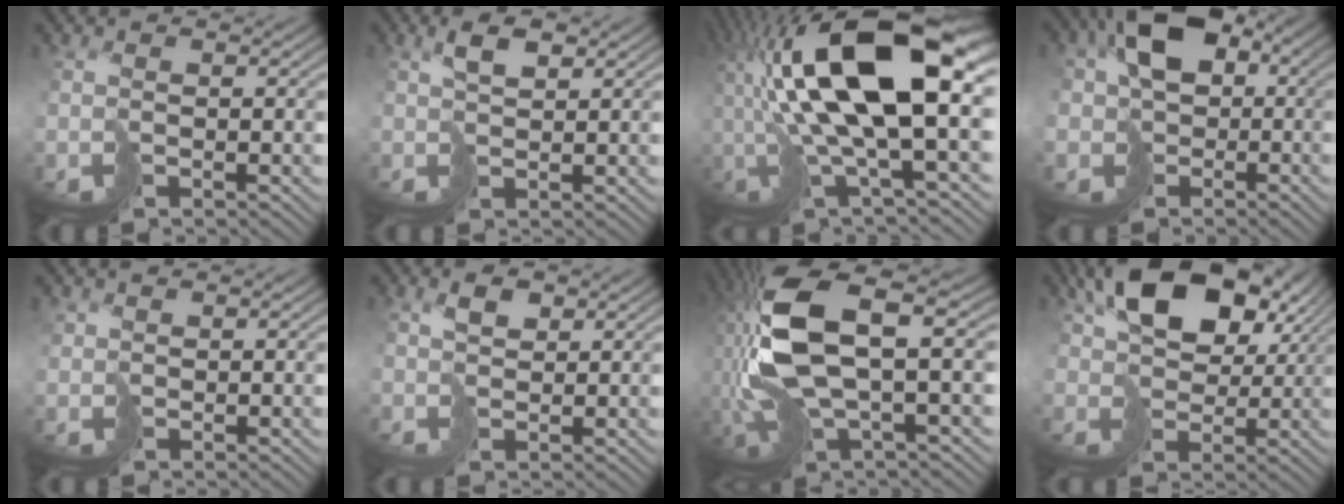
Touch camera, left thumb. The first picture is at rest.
{"total": 3.3, "force": [1.6, 1.4, 2.5], "torque": [-0.055, 0.005, 0.029]}
{"total": 17.9, "force": [2.1, 6.0, 16.7], "torque": [-0.332, 0.013, 0.036]}
{"total": 11.2, "force": [0.6, 8.7, 7.0], "torque": [-0.138, -0.012, 0.002]}
{"total": 1.5, "force": [0.9, 1.2, 0.2], "torque": [-0.011, 0.000, 0.019]}
{"total": 2.7, "force": [1.2, 1.6, 1.8], "torque": [-0.036, 0.004, 0.021]}
{"total": 14.1, "force": [0.7, 5.4, 13.0], "torque": [-0.310, 0.000, 0.016]}
{"total": 13.6, "force": [6.1, 8.4, 8.8], "torque": [-0.175, 0.003, 0.116]}